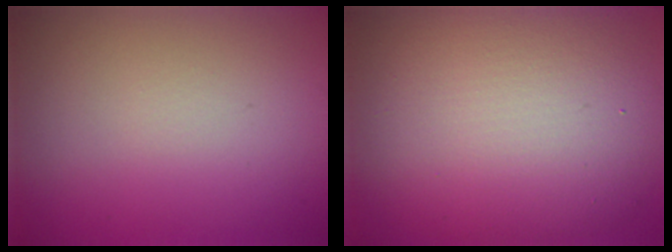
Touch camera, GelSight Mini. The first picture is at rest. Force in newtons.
{"total": 13.3, "press": 13.3, "slide": 0.1}